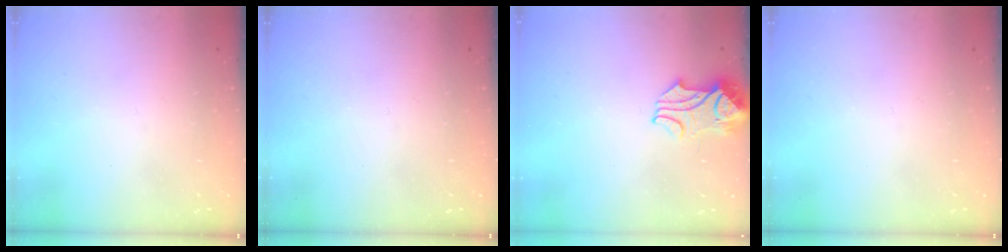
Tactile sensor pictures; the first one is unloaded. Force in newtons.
{"total": 0.0}
{"total": 2.3, "press": 2.2, "slide": 0.5}
{"total": 0.0}